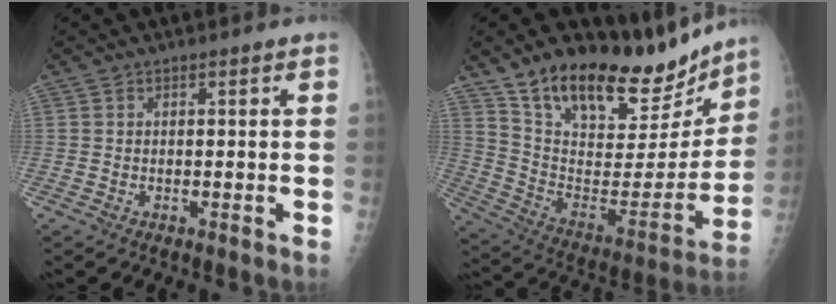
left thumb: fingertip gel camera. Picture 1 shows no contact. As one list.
[{"total": 25.4, "force": [19.7, 10.4, 12.2], "torque": [-0.154, -0.089, 0.323]}]